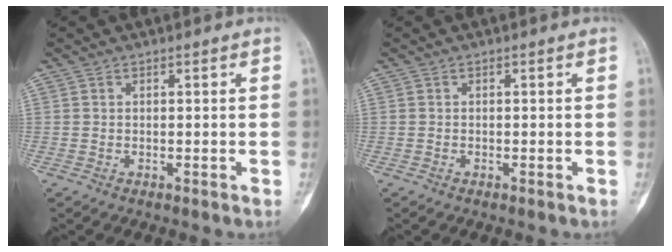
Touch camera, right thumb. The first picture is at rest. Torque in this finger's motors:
{"motor_torque": [-0.02, 0.22, -0.03, 0.01, -0.04]}